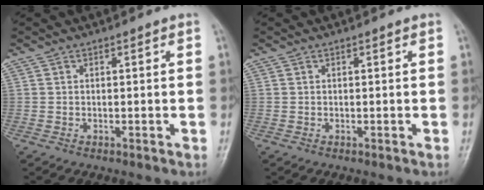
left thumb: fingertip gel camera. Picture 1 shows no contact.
{"total": 0.0}